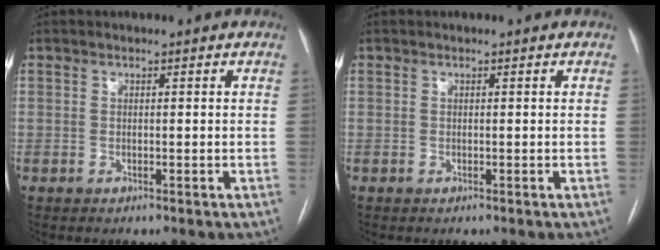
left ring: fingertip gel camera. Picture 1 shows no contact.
{"total": 0.0}